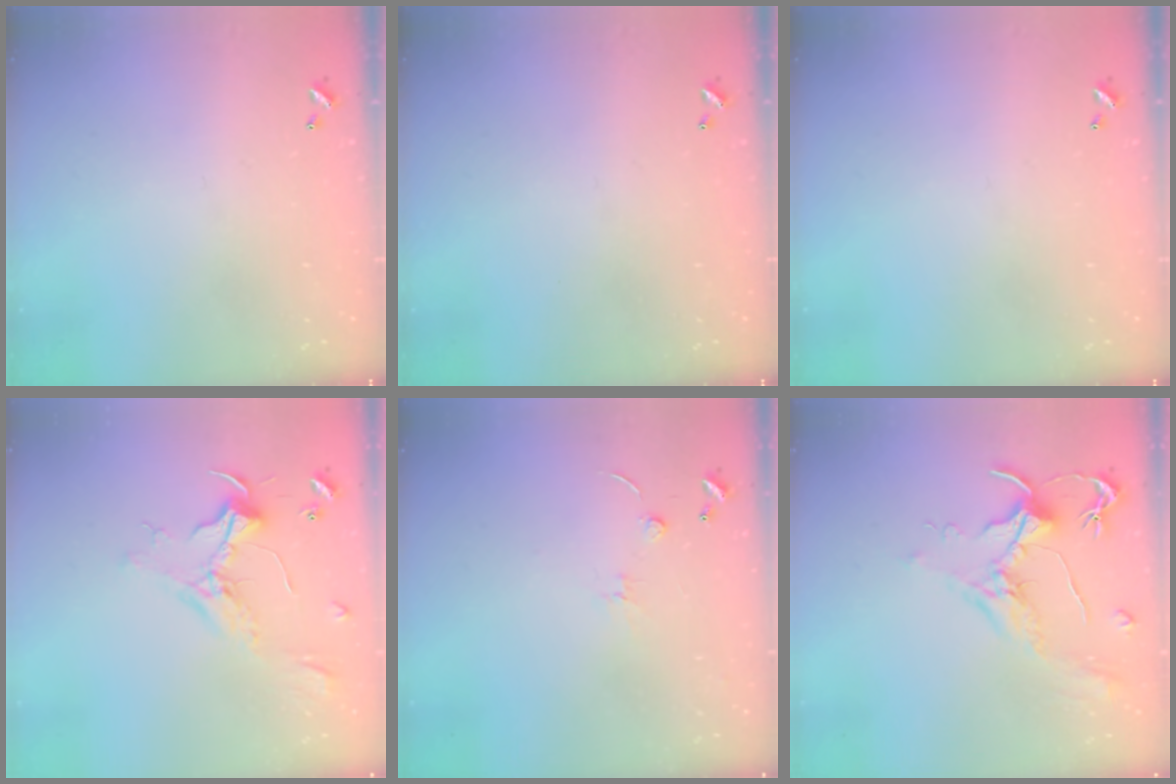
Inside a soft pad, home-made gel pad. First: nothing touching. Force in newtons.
{"total": 0.0}
{"total": 0.0}
{"total": 2.3, "press": 2.2, "slide": 0.8}
{"total": 1.3, "press": 1.2, "slide": 0.5}
{"total": 2.0, "press": 1.8, "slide": 0.8}